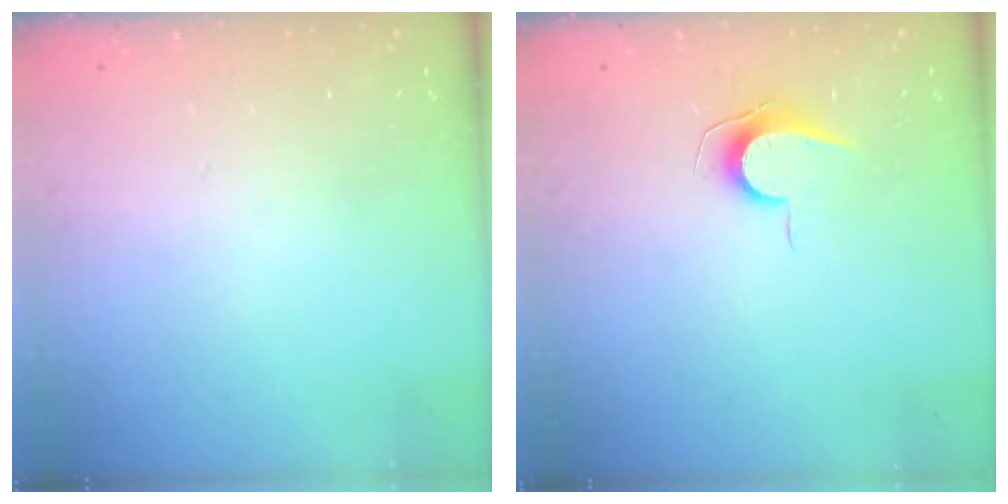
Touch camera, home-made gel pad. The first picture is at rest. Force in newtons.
{"total": 6.8, "press": 6.8, "slide": 0.7}